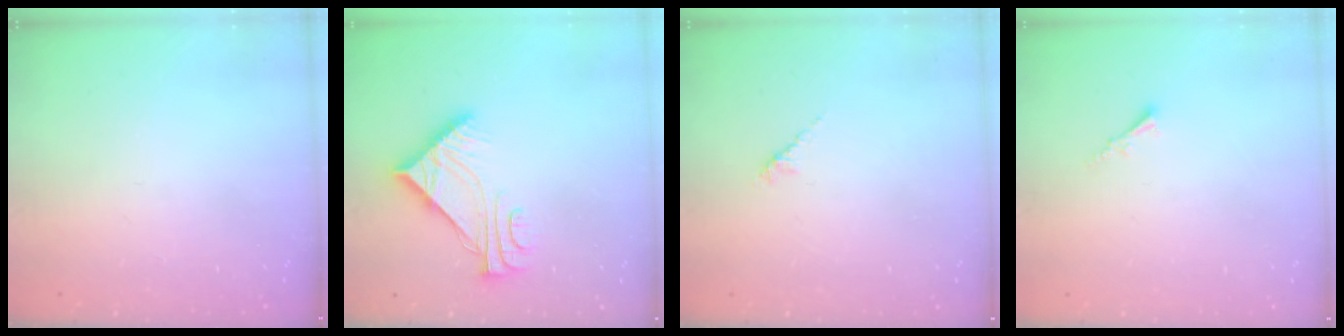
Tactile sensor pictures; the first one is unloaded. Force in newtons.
{"total": 9.1, "press": 9.0, "slide": 0.9}
{"total": 2.6, "press": 2.4, "slide": 0.7}
{"total": 1.8, "press": 1.7, "slide": 0.3}